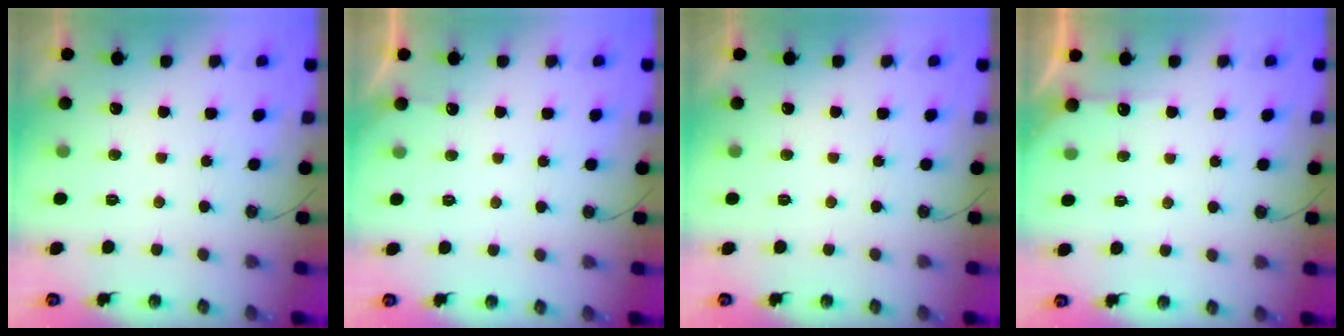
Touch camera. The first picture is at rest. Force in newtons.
{"total": 2.3, "press": 2.3, "slide": 0.3}
{"total": 0.0}
{"total": 4.9, "press": 4.9, "slide": 0.5}